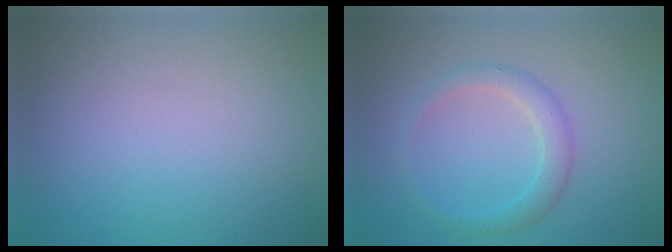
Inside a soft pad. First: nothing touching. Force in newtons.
{"total": 2.3, "press": 2.3, "slide": 0.0}